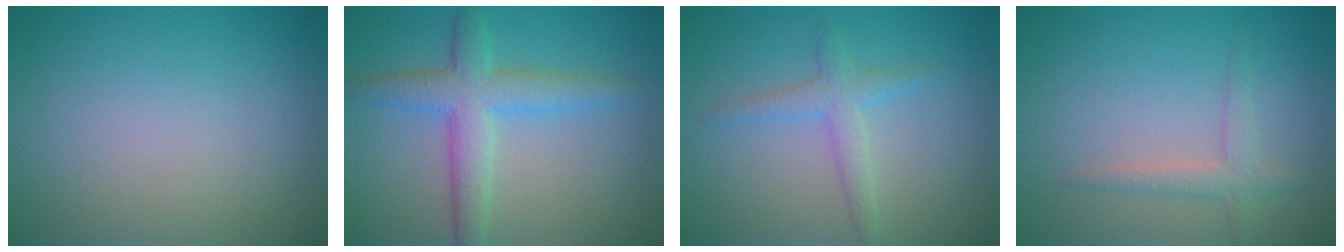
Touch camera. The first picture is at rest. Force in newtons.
{"total": 4.5, "press": 4.5, "slide": 0.1}
{"total": 2.2, "press": 2.2, "slide": 0.1}
{"total": 1.9, "press": 1.9, "slide": 0.1}